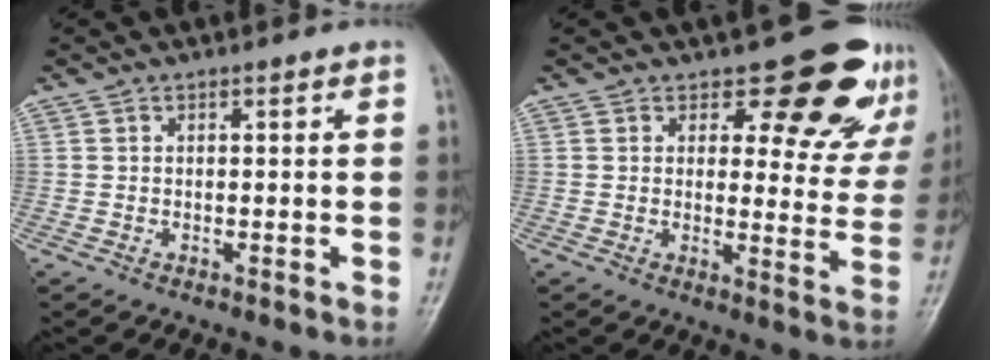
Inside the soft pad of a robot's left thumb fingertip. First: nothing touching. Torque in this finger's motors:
{"motor_torque": [0.37, 0.29, 0.19, -0.03, 0.13]}